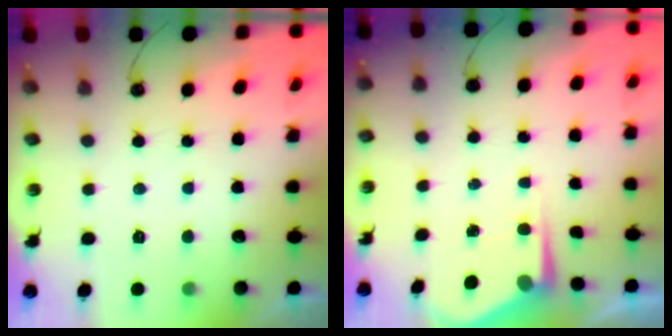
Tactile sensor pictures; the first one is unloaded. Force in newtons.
{"total": 5.0, "press": 5.0, "slide": 0.3}